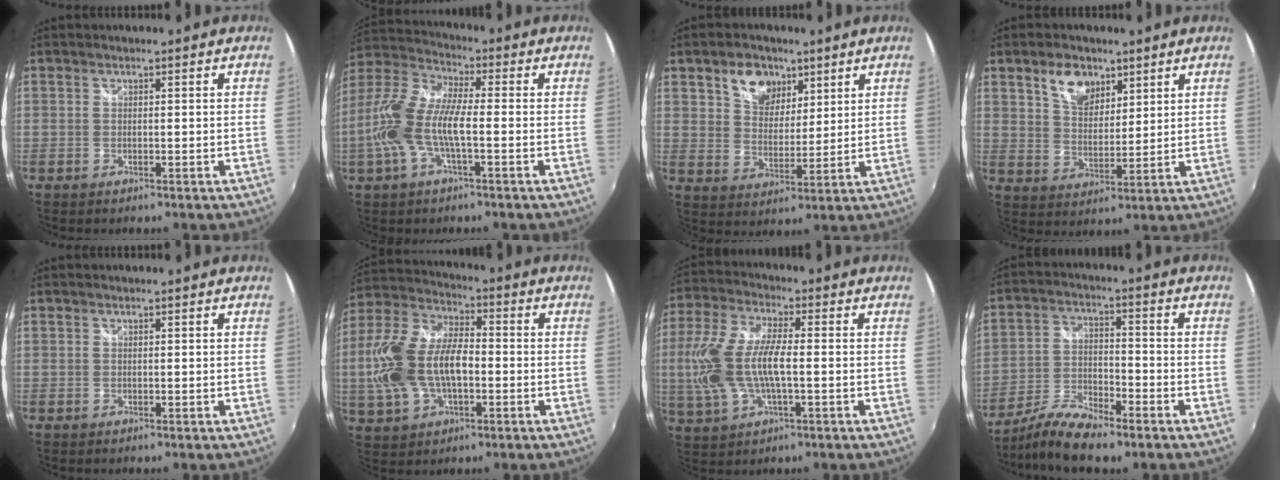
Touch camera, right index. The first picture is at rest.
{"total": 13.5, "force": [-2.6, 4.3, 12.5], "torque": [-0.265, 0.002, -0.057]}
{"total": 8.5, "force": [4.9, 5.7, 3.9], "torque": [-0.065, 0.015, 0.087]}
{"total": 7.7, "force": [4.6, 4.5, 4.1], "torque": [-0.067, 0.010, 0.085]}
{"total": 0.0}
{"total": 17.0, "force": [-2.2, 9.5, 13.9], "torque": [-0.303, 0.010, -0.037]}
{"total": 13.9, "force": [-1.2, 5.7, 12.6], "torque": [-0.270, 0.002, -0.023]}
{"total": 10.1, "force": [-8.0, 2.5, 5.7], "torque": [-0.122, -0.008, -0.156]}